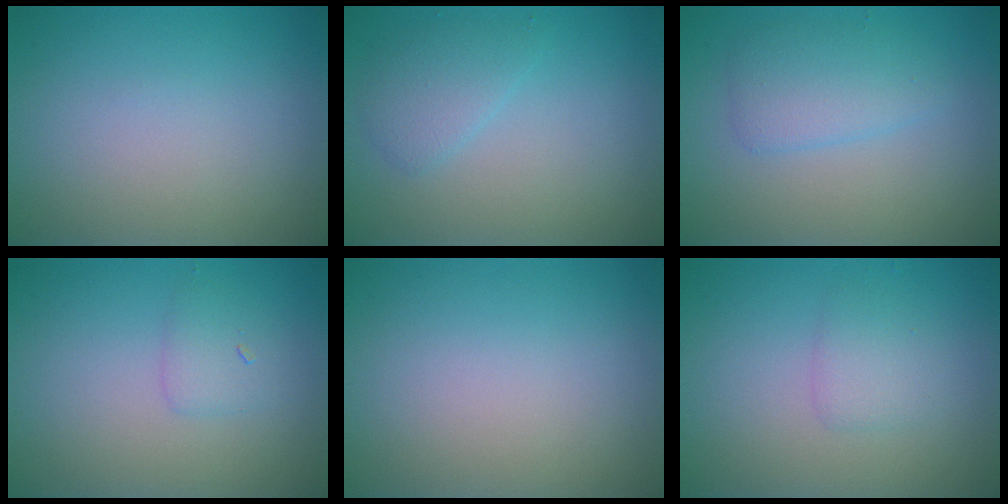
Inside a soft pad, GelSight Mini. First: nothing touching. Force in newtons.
{"total": 2.0, "press": 2.0, "slide": 0.1}
{"total": 2.8, "press": 2.8, "slide": 0.1}
{"total": 1.5, "press": 1.5, "slide": 0.2}
{"total": 0.0}
{"total": 1.7, "press": 1.7, "slide": 0.0}